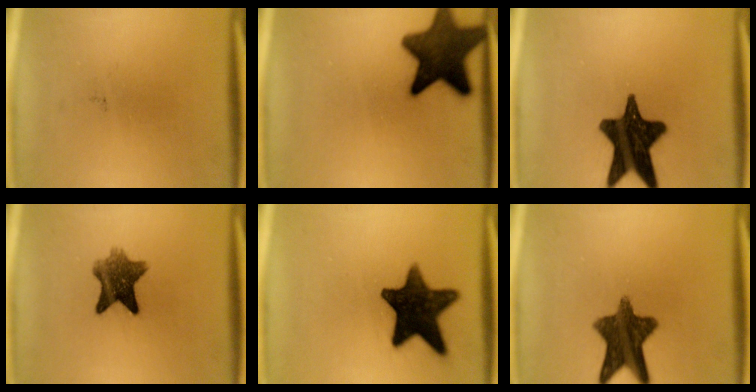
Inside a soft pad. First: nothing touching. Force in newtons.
{"total": 14.1}
{"total": 16.5}
{"total": 7.9}
{"total": 14.8}
{"total": 11.2}